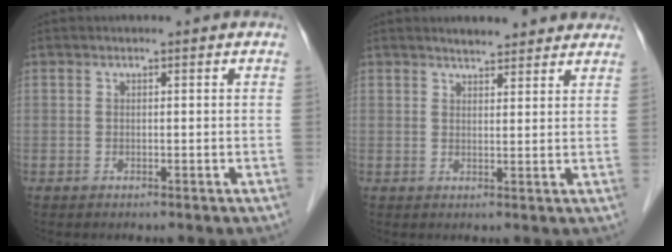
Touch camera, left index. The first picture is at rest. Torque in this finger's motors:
{"motor_torque": [-0.21, 0.08, -0.14, 0.03]}